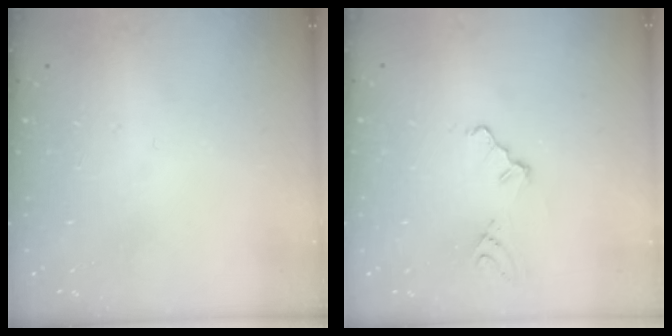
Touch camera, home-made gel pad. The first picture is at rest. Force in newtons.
{"total": 3.0, "press": 3.0, "slide": 0.4}